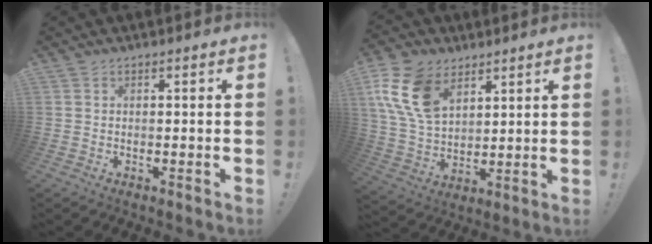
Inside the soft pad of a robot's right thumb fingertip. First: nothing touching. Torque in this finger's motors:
{"motor_torque": [1.10, 1.18, 0.48, 0.52, 0.12]}